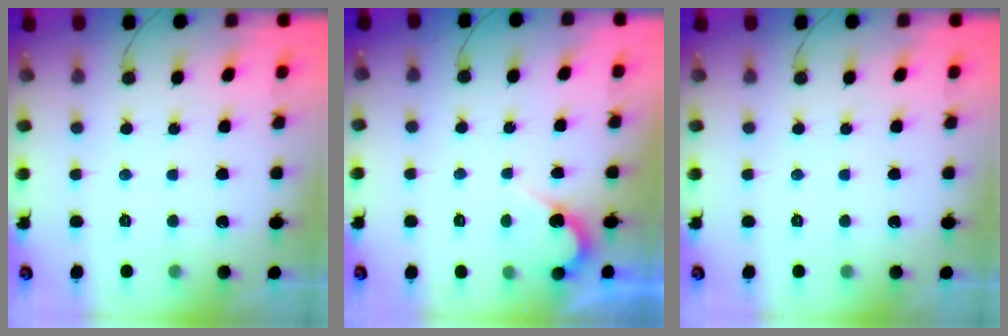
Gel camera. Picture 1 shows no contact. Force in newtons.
{"total": 4.3, "press": 4.2, "slide": 0.3}
{"total": 0.0}